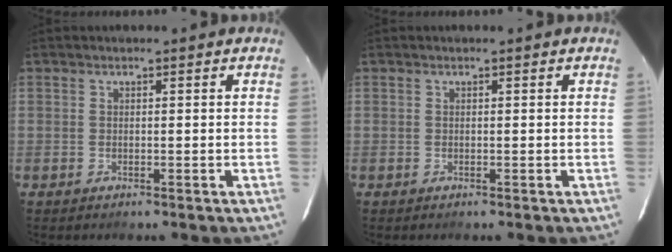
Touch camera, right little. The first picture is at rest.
{"total": 0.0}